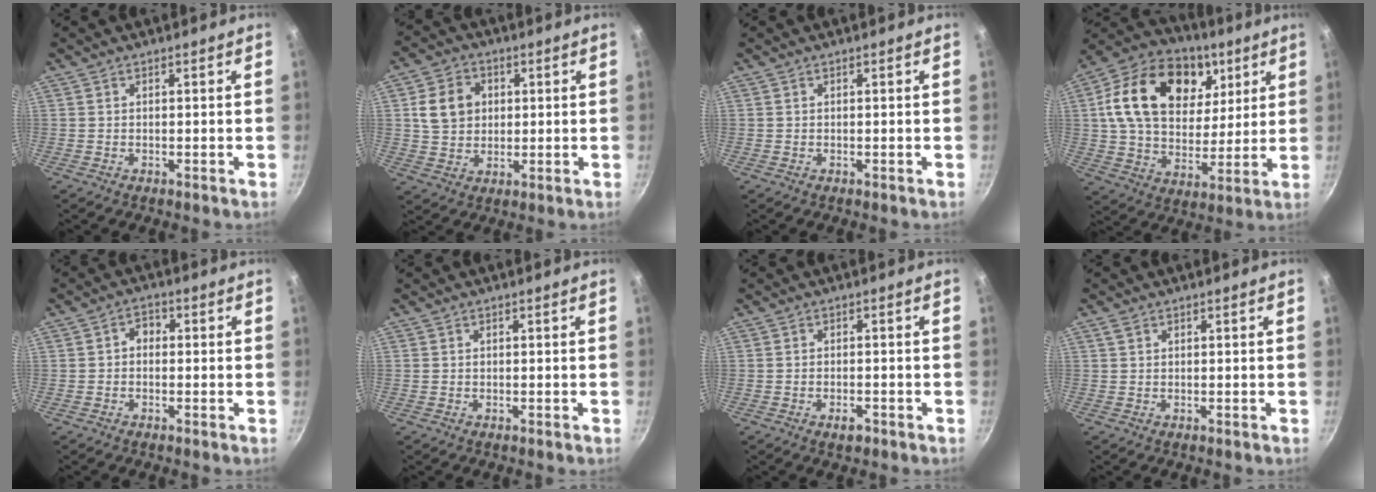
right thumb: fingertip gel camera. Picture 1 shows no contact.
{"total": 8.8, "force": [1.8, 7.4, 4.5], "torque": [-0.056, 0.006, 0.027]}
{"total": 0.0}
{"total": 24.6, "force": [8.5, 17.0, 15.6], "torque": [-0.251, -0.009, 0.134]}
{"total": 2.6, "force": [-0.2, 2.1, 1.6], "torque": [-0.015, 0.010, -0.010]}
{"total": 0.0}
{"total": 2.4, "force": [-1.4, 1.2, 1.6], "torque": [-0.025, 0.009, -0.022]}
{"total": 1.0, "force": [0.5, 0.7, 0.6], "torque": [-0.011, 0.000, 0.010]}